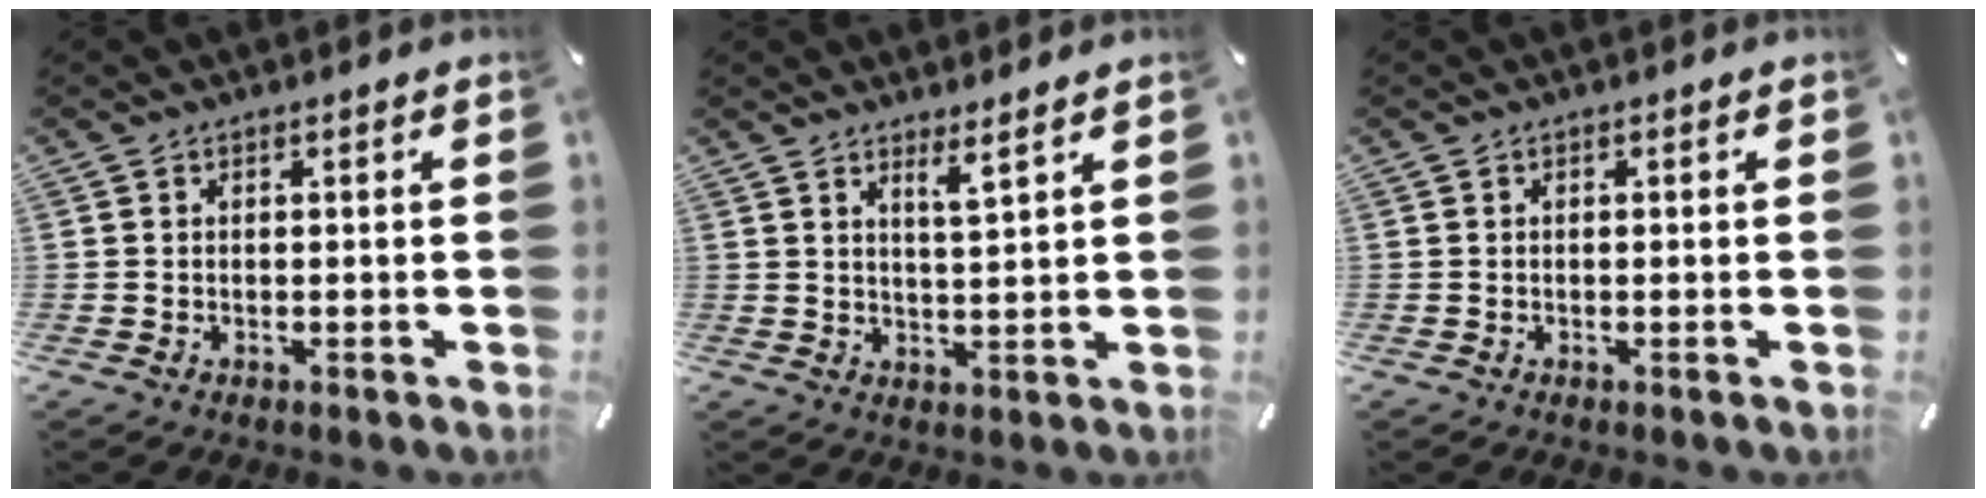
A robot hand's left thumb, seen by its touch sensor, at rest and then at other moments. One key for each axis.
{"total": 4.0, "fx": 3.2, "fy": -0.4, "fz": 2.3, "tx": -0.045, "ty": -0.018, "tz": 0.053}
{"total": 0.0}